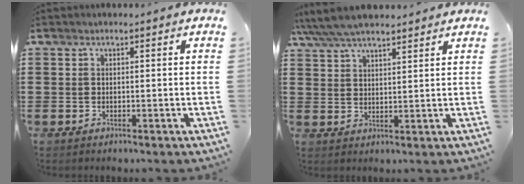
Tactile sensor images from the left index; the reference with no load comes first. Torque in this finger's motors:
{"motor_torque": [0.47, -0.51, 0.83, 0.21]}